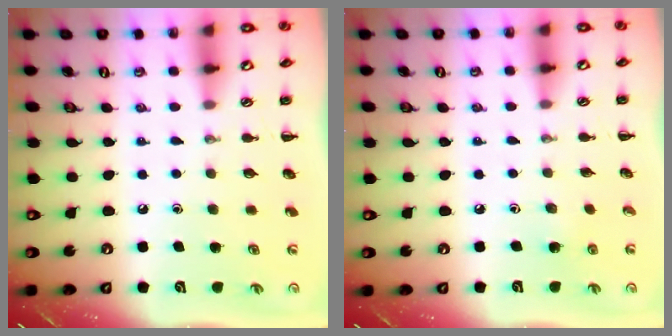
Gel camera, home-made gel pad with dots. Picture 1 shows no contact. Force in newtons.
{"total": 2.7, "press": 2.6, "slide": 1.0}